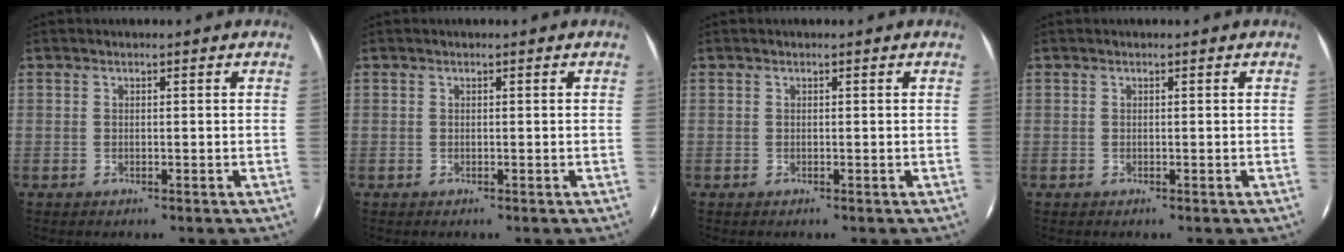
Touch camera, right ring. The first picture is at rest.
{"total": 0.0}
{"total": 0.0}
{"total": 0.0}